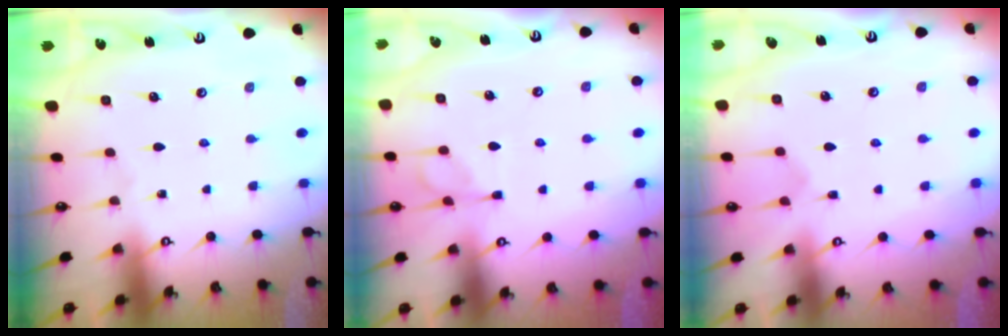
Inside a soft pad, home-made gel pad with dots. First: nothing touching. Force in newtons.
{"total": 2.1, "press": 1.7, "slide": 1.1}
{"total": 2.9, "press": 2.7, "slide": 1.1}